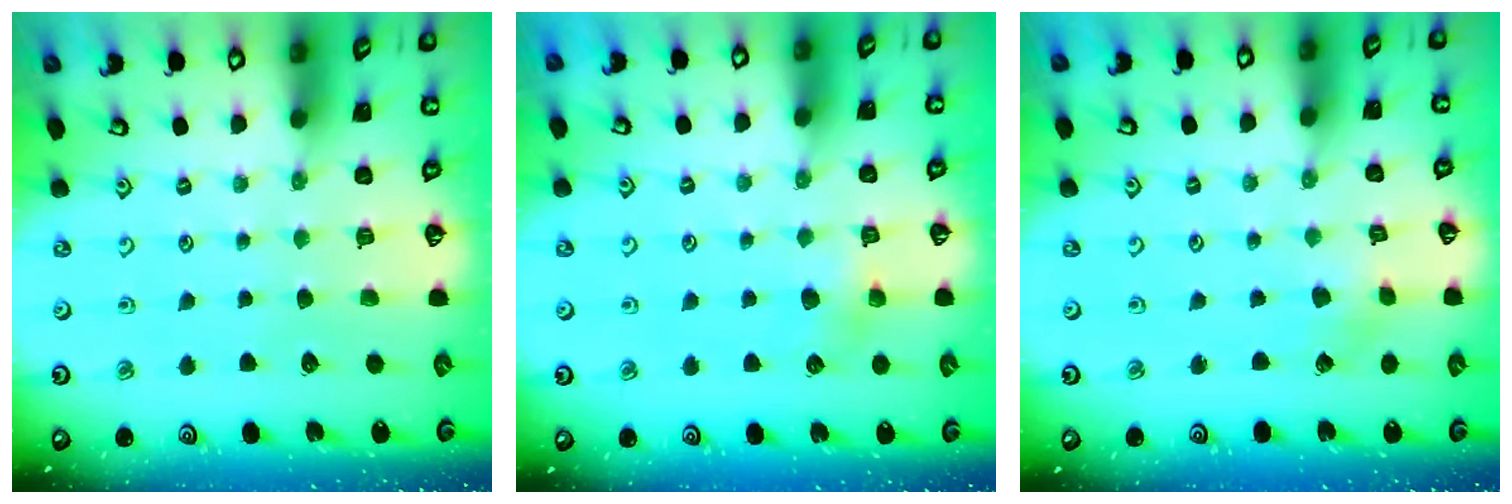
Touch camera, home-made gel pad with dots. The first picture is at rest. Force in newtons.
{"total": 5.8, "press": 5.7, "slide": 1.3}
{"total": 1.7, "press": 1.6, "slide": 0.2}